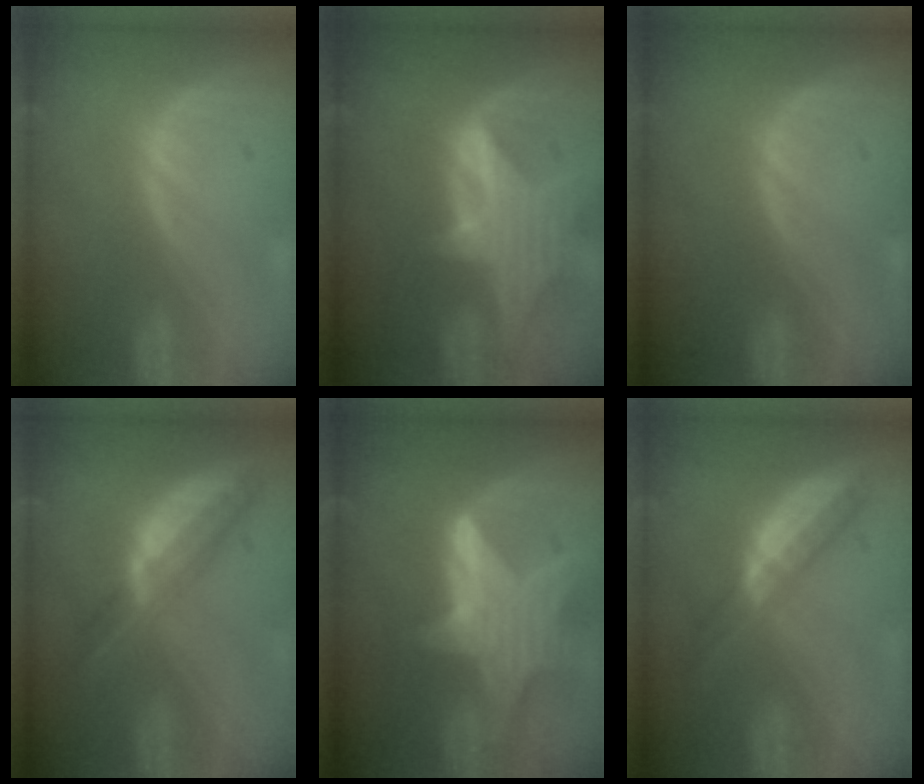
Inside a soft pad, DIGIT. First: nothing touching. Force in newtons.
{"total": 7.9, "press": 7.3, "slide": 3.1}
{"total": 0.0}
{"total": 6.8, "press": 5.6, "slide": 3.8}
{"total": 9.3, "press": 9.3, "slide": 0.7}
{"total": 6.2, "press": 5.4, "slide": 3.1}